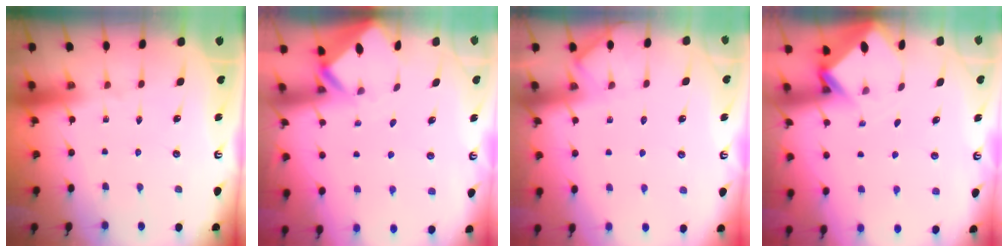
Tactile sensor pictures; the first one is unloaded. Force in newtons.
{"total": 2.4, "press": 2.4, "slide": 0.1}
{"total": 3.7, "press": 3.6, "slide": 0.4}
{"total": 3.0, "press": 2.9, "slide": 0.3}